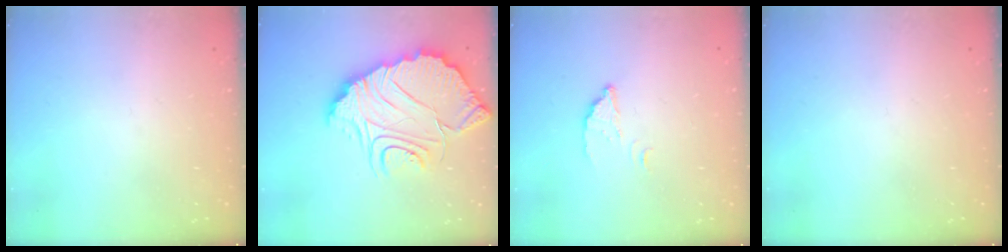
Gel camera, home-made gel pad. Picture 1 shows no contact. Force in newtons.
{"total": 16.6, "press": 16.5, "slide": 1.4}
{"total": 2.7, "press": 2.7, "slide": 0.3}
{"total": 0.0}